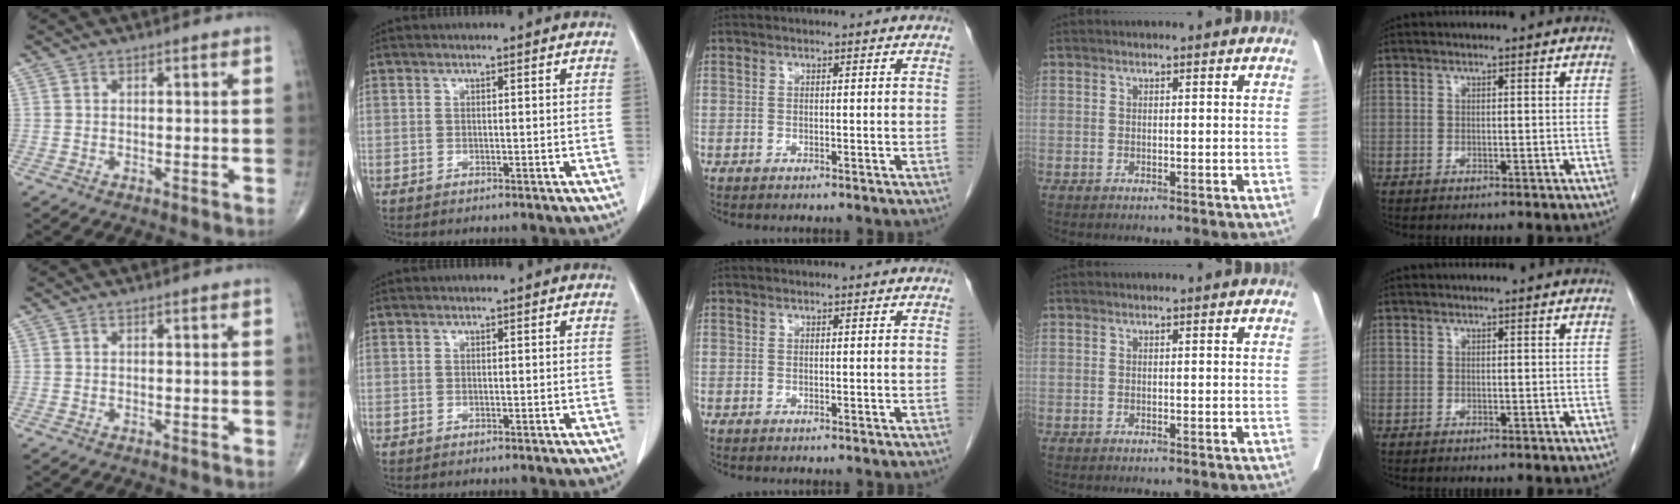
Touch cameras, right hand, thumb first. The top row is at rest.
{}